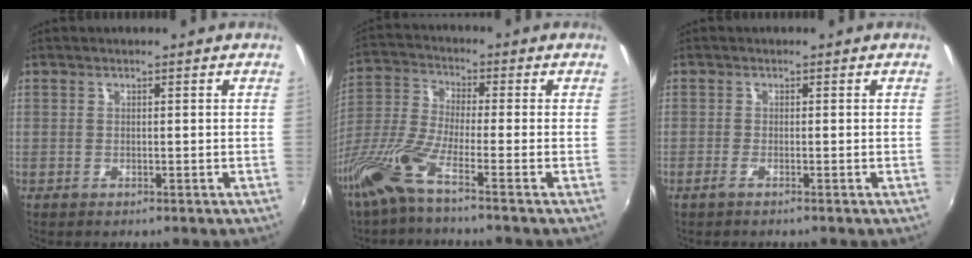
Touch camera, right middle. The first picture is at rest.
{"total": 9.3, "force": [-5.7, 0.4, 7.4], "torque": [-0.161, -0.014, -0.119]}
{"total": 1.1, "force": [-0.8, -0.2, 0.8], "torque": [-0.019, -0.003, -0.017]}